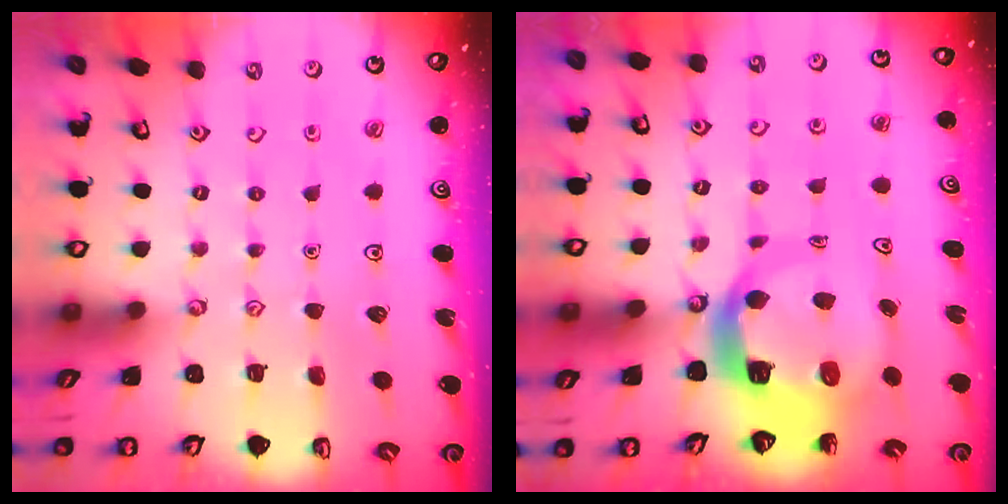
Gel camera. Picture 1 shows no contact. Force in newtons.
{"total": 9.8, "press": 9.8, "slide": 1.1}